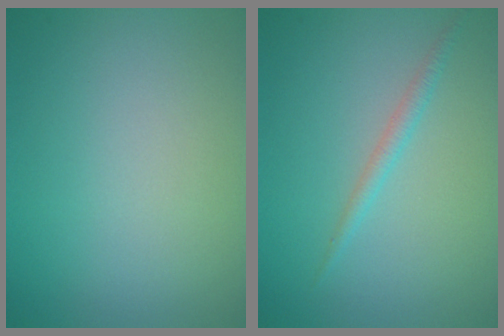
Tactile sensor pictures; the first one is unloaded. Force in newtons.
{"total": 1.2, "press": 1.2, "slide": 0.1}